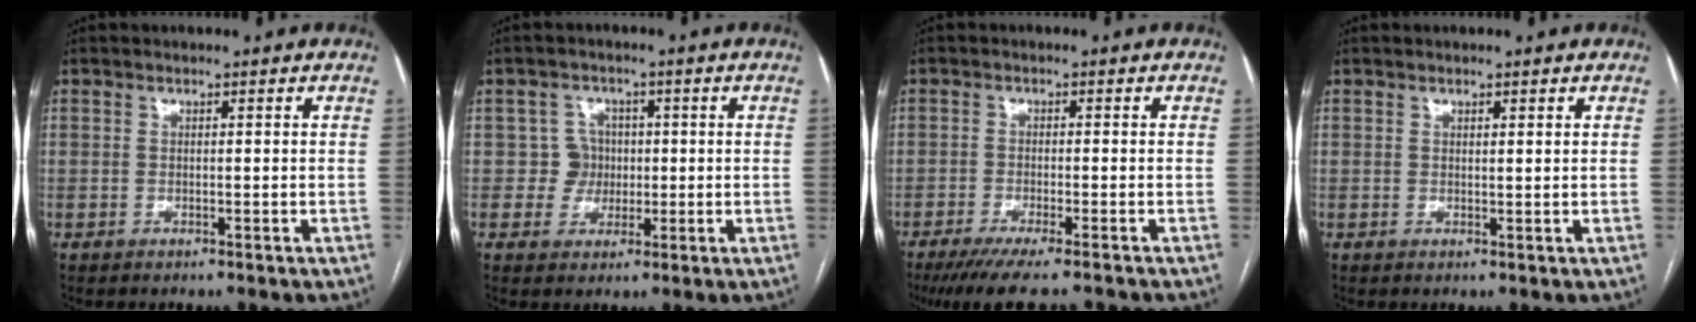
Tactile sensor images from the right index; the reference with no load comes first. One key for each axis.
{"total": 3.8, "fx": 0.1, "fy": 3.8, "fz": 0.1, "tx": 0.009, "ty": 0.015, "tz": 0.004}
{"total": 9.9, "fx": -8.3, "fy": 0.4, "fz": 5.4, "tx": -0.072, "ty": -0.023, "tz": -0.129}
{"total": 0.7, "fx": 0.6, "fy": -0.2, "fz": 0.4, "tx": -0.009, "ty": -0.002, "tz": 0.007}